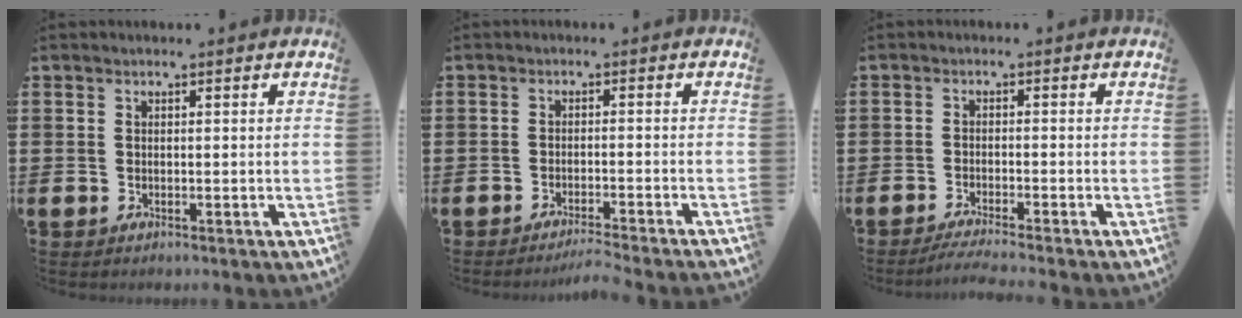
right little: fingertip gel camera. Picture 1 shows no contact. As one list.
[{"total": 2.0, "force": [-1.9, -0.3, 0.6], "torque": [-0.008, 0.002, -0.037]}, {"total": 2.0, "force": [-1.7, -0.2, 1.1], "torque": [-0.017, 0.002, -0.033]}]